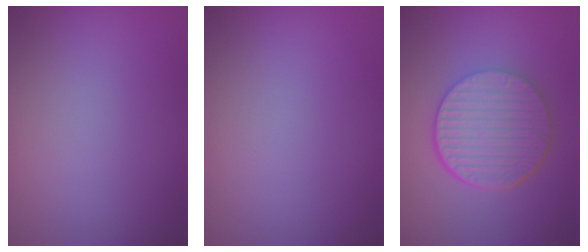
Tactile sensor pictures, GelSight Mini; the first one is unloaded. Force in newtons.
{"total": 0.0}
{"total": 6.6, "press": 4.6, "slide": 4.8}